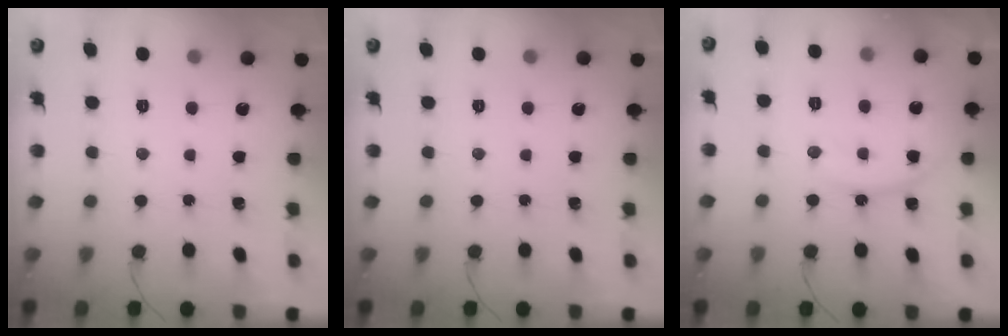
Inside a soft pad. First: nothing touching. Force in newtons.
{"total": 0.0}
{"total": 10.1, "press": 10.1, "slide": 0.2}